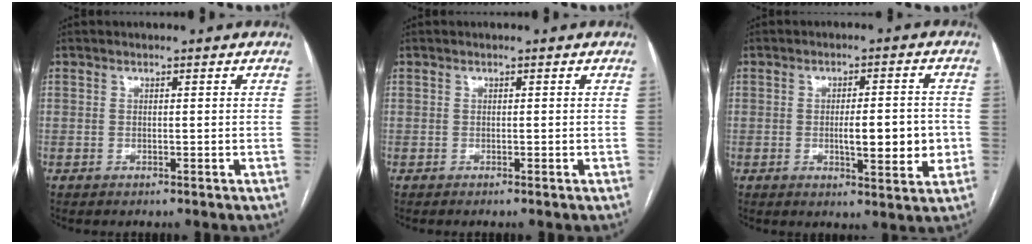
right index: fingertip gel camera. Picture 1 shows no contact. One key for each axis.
{"total": 0.0}
{"total": 7.8, "fx": -1.1, "fy": 1.7, "fz": 7.6, "tx": -0.113, "ty": -0.002, "tz": -0.013}